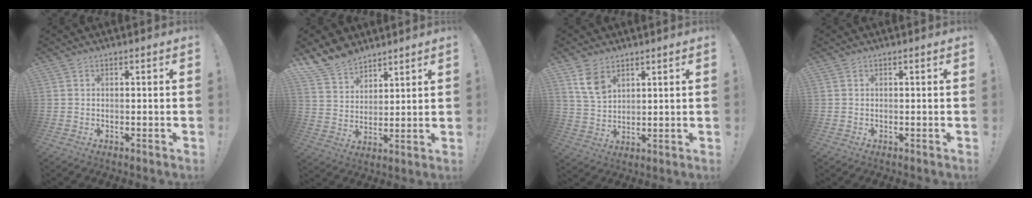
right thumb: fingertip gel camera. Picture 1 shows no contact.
{"total": 10.7, "force": [9.1, 5.2, 2.1], "torque": [-0.049, -0.066, 0.180]}
{"total": 7.5, "force": [4.5, 4.6, 3.9], "torque": [-0.064, -0.016, 0.087]}
{"total": 0.0}